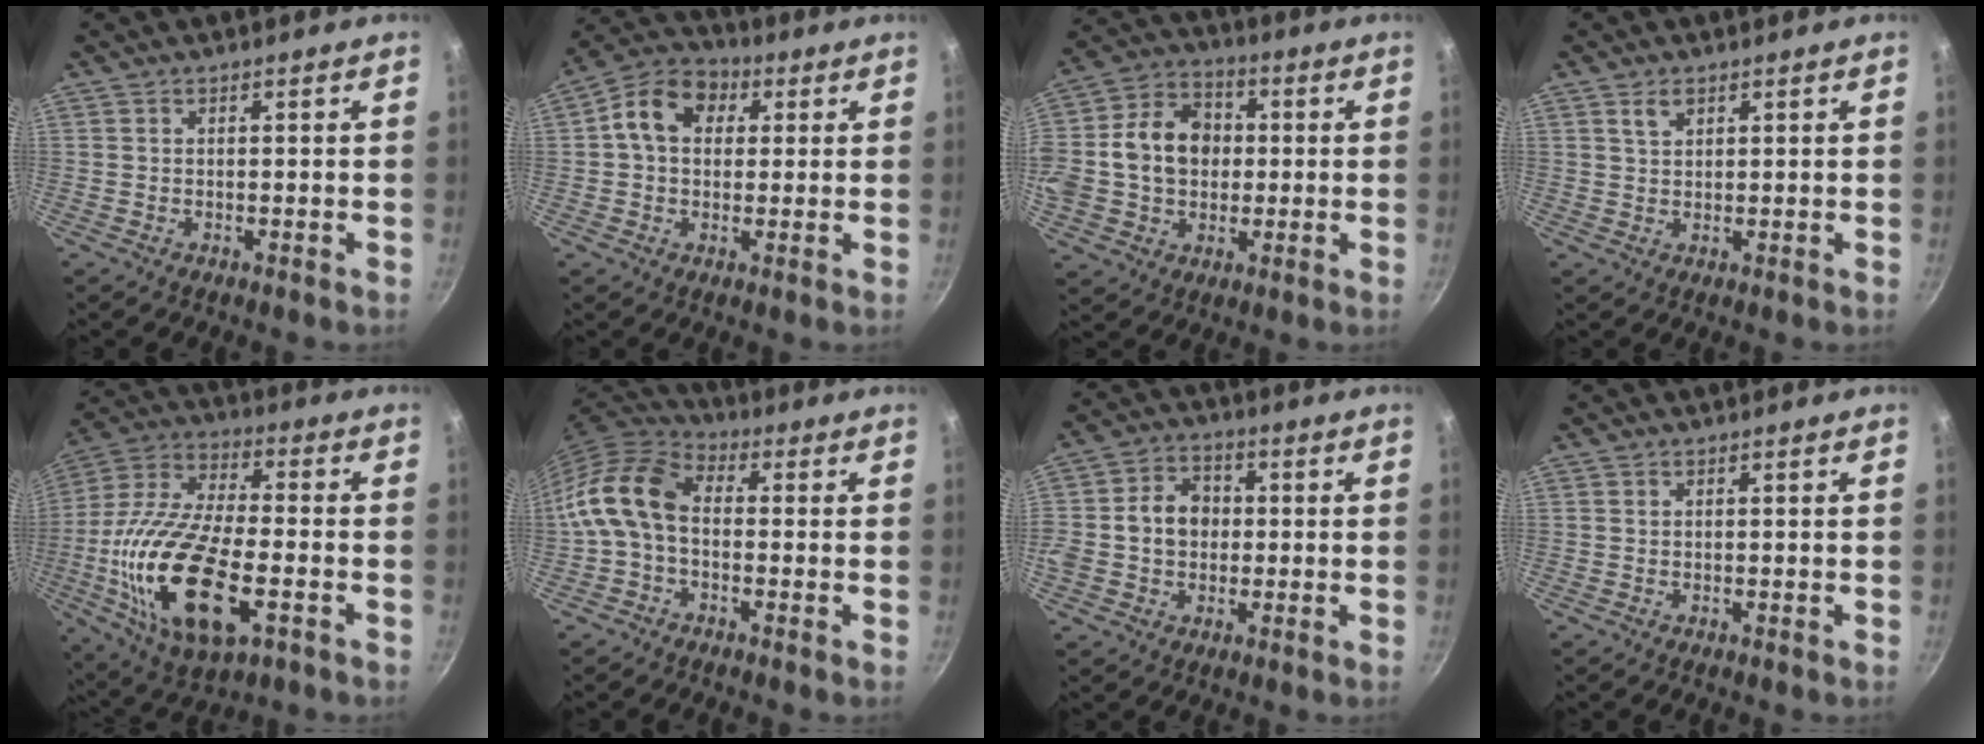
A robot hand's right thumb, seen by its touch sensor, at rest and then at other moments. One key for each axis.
{"total": 10.5, "fx": 2.4, "fy": 8.1, "fz": 6.2, "tx": -0.078, "ty": 0.018, "tz": 0.019}
{"total": 16.8, "fx": 0.6, "fy": 13.2, "fz": 10.4, "tx": -0.167, "ty": 0.029, "tz": -0.002}
{"total": 2.6, "fx": 1.4, "fy": 1.6, "fz": 1.5, "tx": -0.019, "ty": -0.001, "tz": 0.028}
{"total": 24.5, "fx": -6.1, "fy": 11.0, "fz": 21.0, "tx": -0.415, "ty": 0.011, "tz": -0.113}
{"total": 11.5, "fx": -1.0, "fy": 7.7, "fz": 8.5, "tx": -0.156, "ty": 0.038, "tz": -0.041}
{"total": 9.3, "fx": 0.1, "fy": 7.7, "fz": 5.2, "tx": -0.062, "ty": 0.016, "tz": -0.014}
{"total": 0.0}